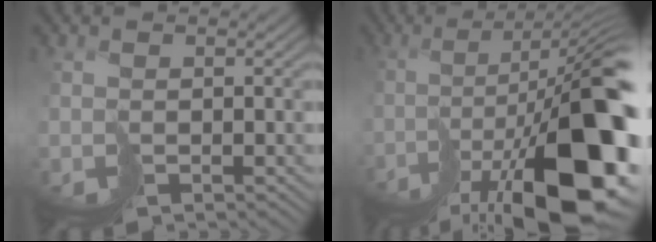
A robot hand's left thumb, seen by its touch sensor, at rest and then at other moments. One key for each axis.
{"total": 20.2, "fx": -8.9, "fy": 5.8, "fz": 17.2, "tx": -0.250, "ty": -0.025, "tz": -0.131}